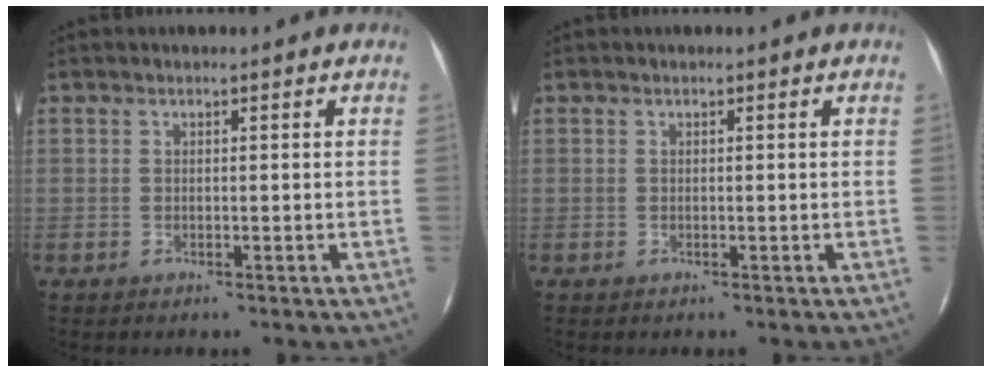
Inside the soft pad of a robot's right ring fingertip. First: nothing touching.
{"total": 0.0}